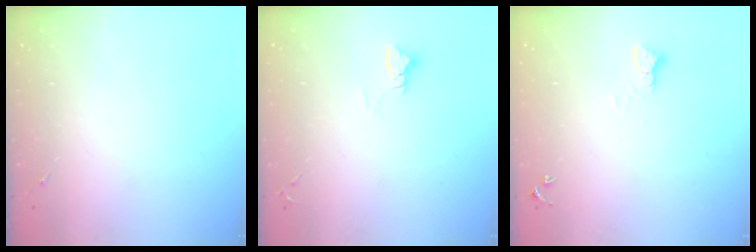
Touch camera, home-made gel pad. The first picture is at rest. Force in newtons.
{"total": 2.9, "press": 2.9, "slide": 0.3}
{"total": 2.3, "press": 2.3, "slide": 0.3}